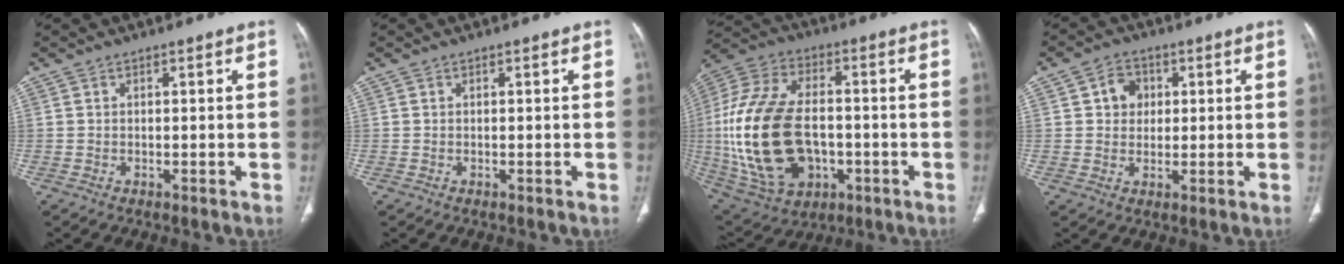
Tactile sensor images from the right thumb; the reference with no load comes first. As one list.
[{"total": 0.0}, {"total": 25.6, "force": [-2.7, 16.3, 19.6], "torque": [-0.410, 0.006, -0.028]}, {"total": 5.2, "force": [1.3, 4.4, 2.5], "torque": [-0.013, 0.001, 0.018]}]